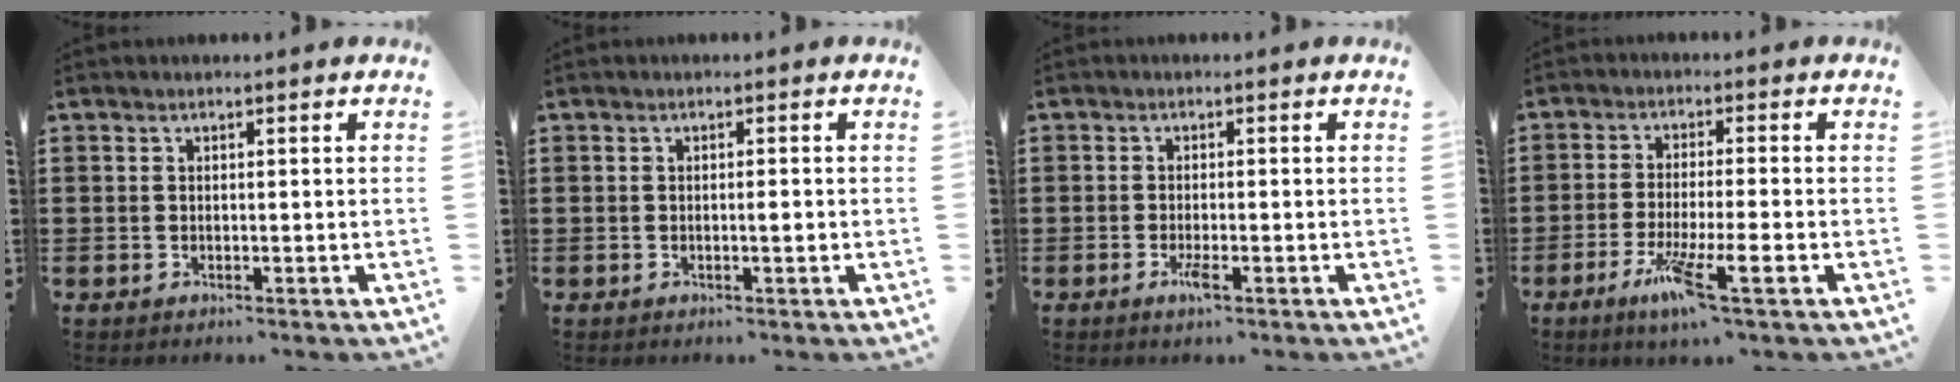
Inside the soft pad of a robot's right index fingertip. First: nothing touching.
{"total": 1.0, "force": [-0.1, 0.2, 1.0], "torque": [-0.019, -0.003, -0.002]}
{"total": 2.1, "force": [-1.0, 0.3, 1.9], "torque": [-0.045, -0.007, -0.021]}
{"total": 7.4, "force": [-3.4, 0.2, 6.5], "torque": [-0.131, -0.018, -0.061]}